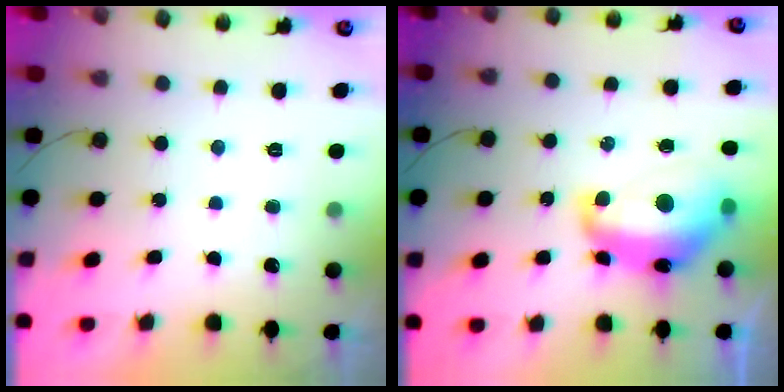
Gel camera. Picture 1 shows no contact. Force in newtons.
{"total": 15.0, "press": 15.0, "slide": 1.1}